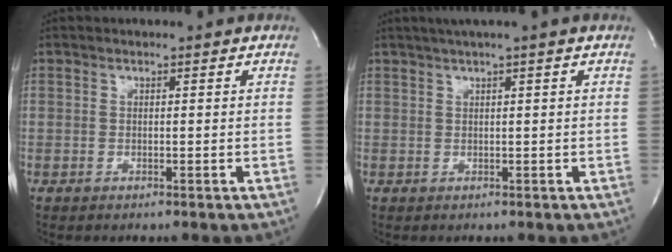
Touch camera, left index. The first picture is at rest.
{"total": 3.3, "force": [2.2, -0.8, 2.3], "torque": [-0.042, 0.015, 0.041]}